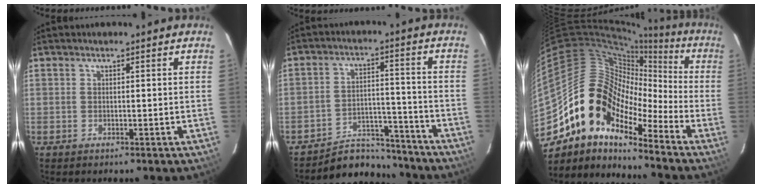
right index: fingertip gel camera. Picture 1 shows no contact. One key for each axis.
{"total": 11.2, "fx": -10.5, "fy": 3.9, "fz": 0.9, "tx": -0.028, "ty": 0.038, "tz": -0.153}
{"total": 15.4, "fx": -9.0, "fy": 9.7, "fz": 7.7, "tx": -0.142, "ty": 0.017, "tz": -0.187}